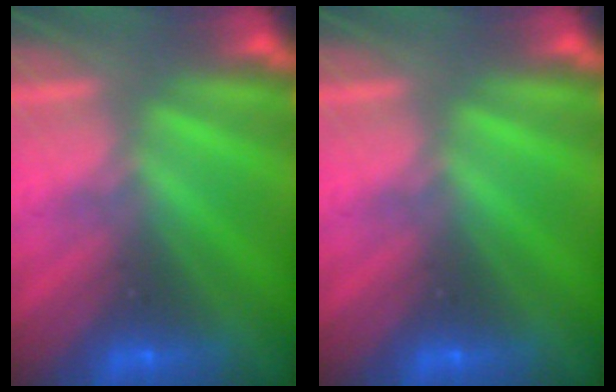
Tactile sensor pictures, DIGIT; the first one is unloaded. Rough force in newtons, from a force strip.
{"total": 0.0}